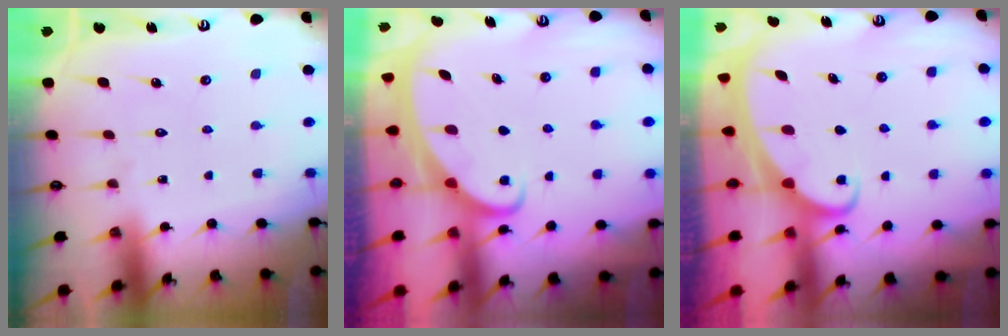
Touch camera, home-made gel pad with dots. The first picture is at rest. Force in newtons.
{"total": 2.1, "press": 2.1, "slide": 0.3}
{"total": 2.0, "press": 2.0, "slide": 0.3}